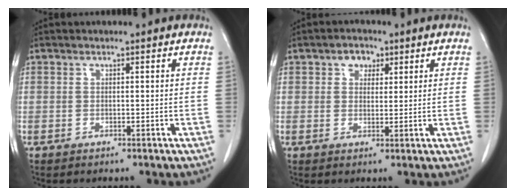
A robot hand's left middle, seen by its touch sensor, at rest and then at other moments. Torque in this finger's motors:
{"motor_torque": [0.12, -0.08, -0.02, 0.00]}